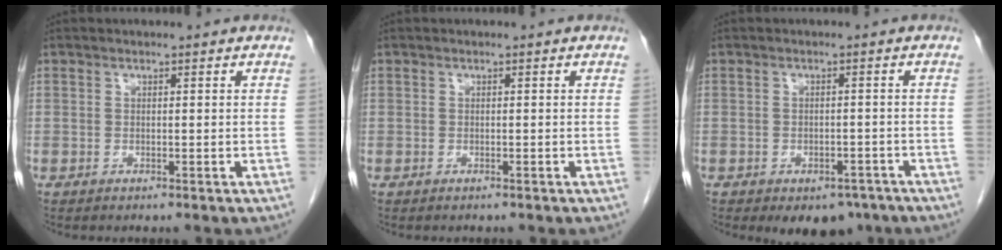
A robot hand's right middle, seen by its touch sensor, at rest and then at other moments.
{"total": 0.0}
{"total": 6.2, "force": [-4.5, 3.5, 2.6], "torque": [-0.024, 0.005, -0.054]}